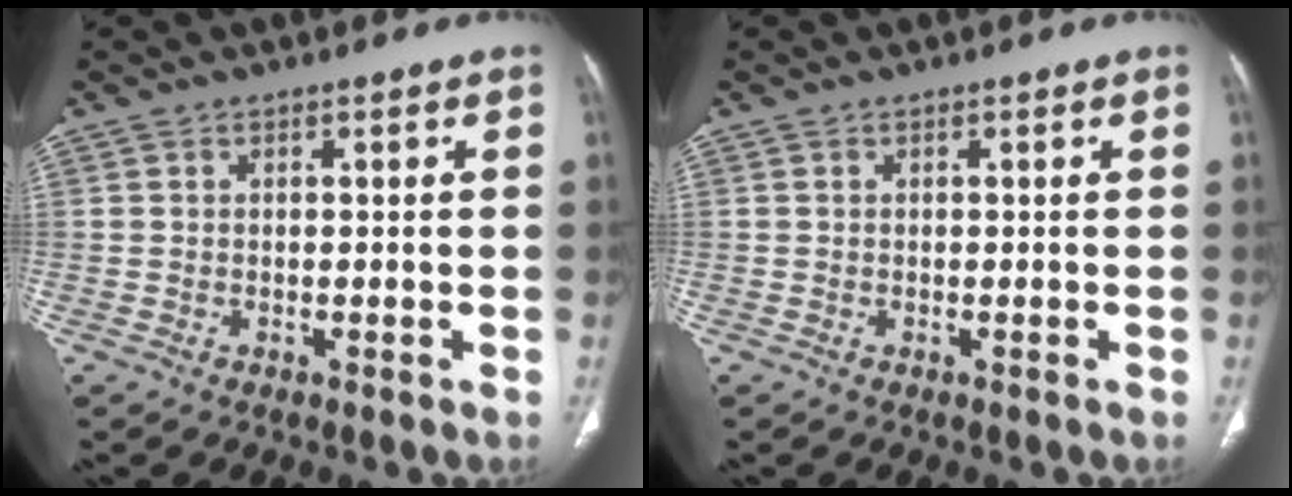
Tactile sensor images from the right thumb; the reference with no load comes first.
{"total": 0.0}